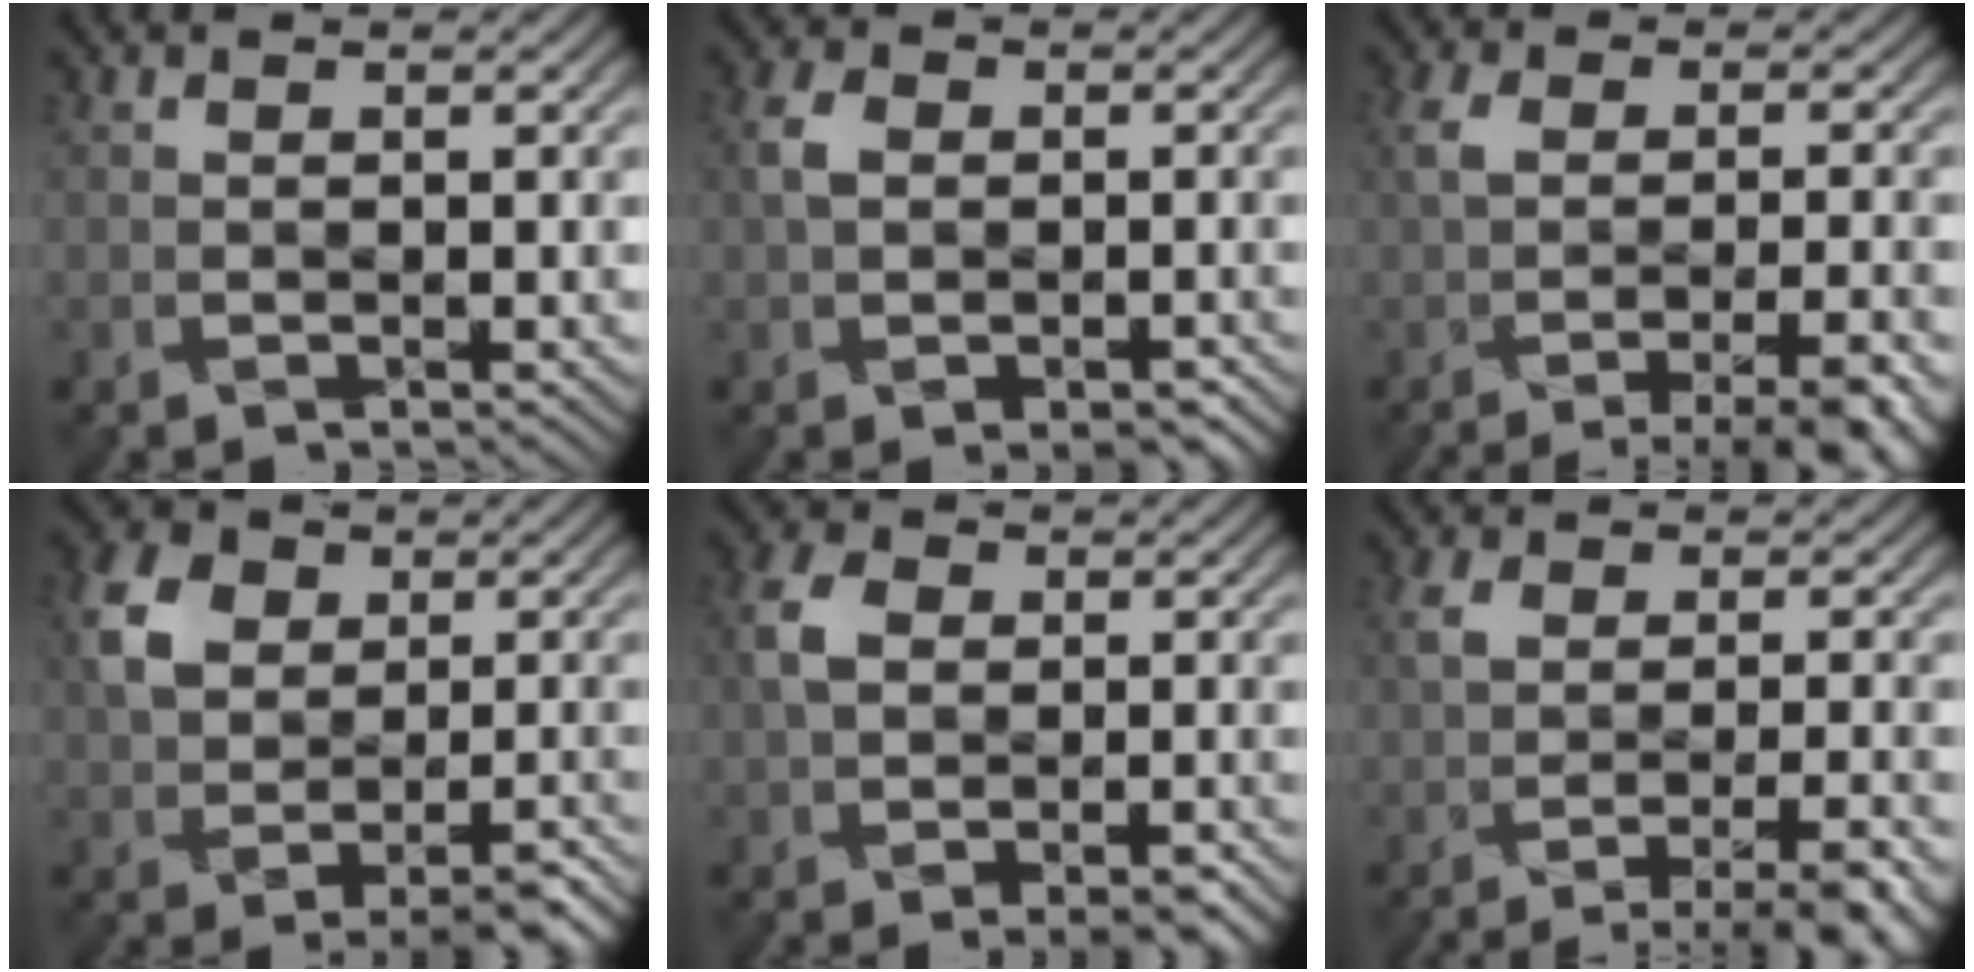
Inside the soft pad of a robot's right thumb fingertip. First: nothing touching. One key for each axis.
{"total": 3.4, "fx": -1.0, "fy": 2.5, "fz": 2.1, "tx": -0.035, "ty": -0.005, "tz": -0.023}
{"total": 8.3, "fx": -4.1, "fy": 2.9, "fz": 6.6, "tx": -0.088, "ty": -0.016, "tz": -0.057}
{"total": 5.9, "fx": -0.4, "fy": 4.6, "fz": 3.7, "tx": -0.057, "ty": 0.002, "tz": -0.015}
{"total": 5.4, "fx": -1.5, "fy": 3.7, "fz": 3.6, "tx": -0.062, "ty": -0.004, "tz": -0.037}
{"total": 7.6, "fx": -4.1, "fy": 2.5, "fz": 5.9, "tx": -0.072, "ty": -0.015, "tz": -0.056}